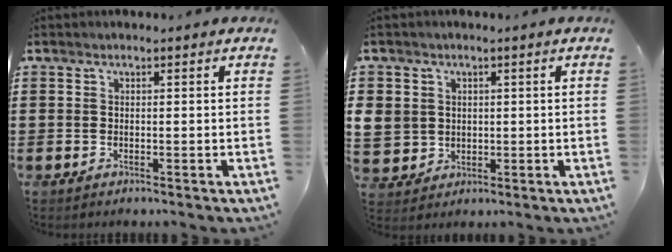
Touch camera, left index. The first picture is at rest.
{"total": 4.0, "force": [0.7, 3.9, 0.5], "torque": [-0.036, 0.010, 0.008]}